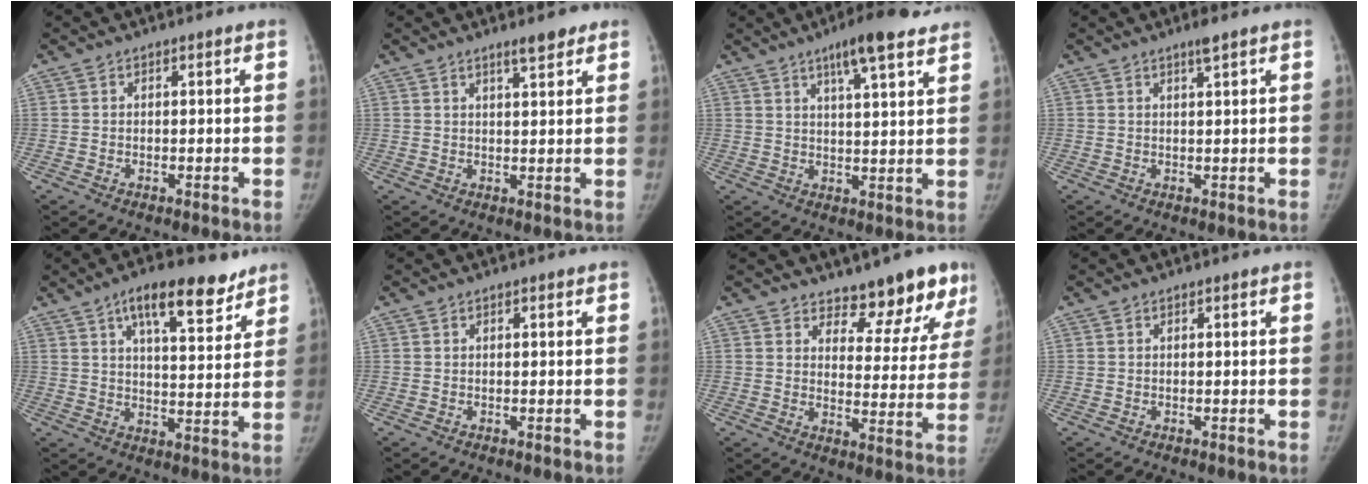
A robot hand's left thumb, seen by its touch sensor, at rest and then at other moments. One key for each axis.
{"total": 3.8, "fx": 2.8, "fy": 0.8, "fz": 2.5, "tx": -0.028, "ty": -0.017, "tz": 0.042}
{"total": 10.1, "fx": 6.8, "fy": 2.0, "fz": 7.2, "tx": -0.097, "ty": -0.025, "tz": 0.100}
{"total": 1.7, "fx": 1.2, "fy": 0.0, "fz": 1.3, "tx": -0.023, "ty": -0.006, "tz": 0.021}
{"total": 12.8, "fx": 8.2, "fy": 4.8, "fz": 8.6, "tx": -0.101, "ty": -0.034, "tz": 0.125}
{"total": 0.0}
{"total": 12.0, "fx": 9.6, "fy": 4.6, "fz": 5.4, "tx": -0.020, "ty": -0.078, "tz": 0.120}
{"total": 0.0}